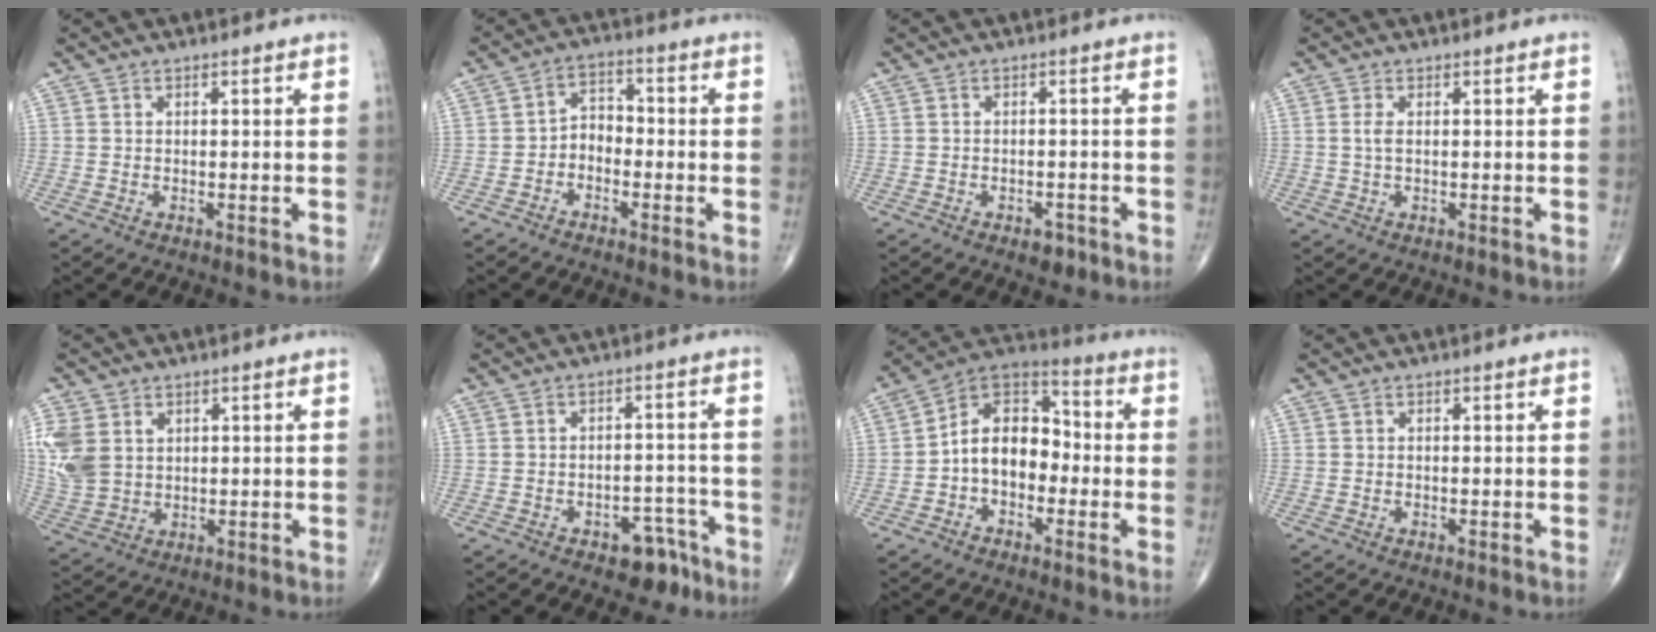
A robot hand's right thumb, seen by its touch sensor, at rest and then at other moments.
{"total": 4.5, "force": [-1.8, 3.2, 2.6], "torque": [-0.022, 0.030, -0.045]}
{"total": 2.6, "force": [-1.6, 1.5, 1.4], "torque": [-0.007, 0.006, -0.019]}
{"total": 1.9, "force": [0.2, 0.9, 1.7], "torque": [-0.042, 0.003, 0.007]}
{"total": 9.7, "force": [2.5, 7.3, 5.8], "torque": [-0.124, -0.004, 0.065]}
{"total": 6.6, "force": [-4.3, 3.8, 3.3], "torque": [-0.014, 0.042, -0.057]}
{"total": 12.2, "force": [-2.0, 8.5, 8.5], "torque": [-0.106, 0.045, -0.053]}
{"total": 0.0}